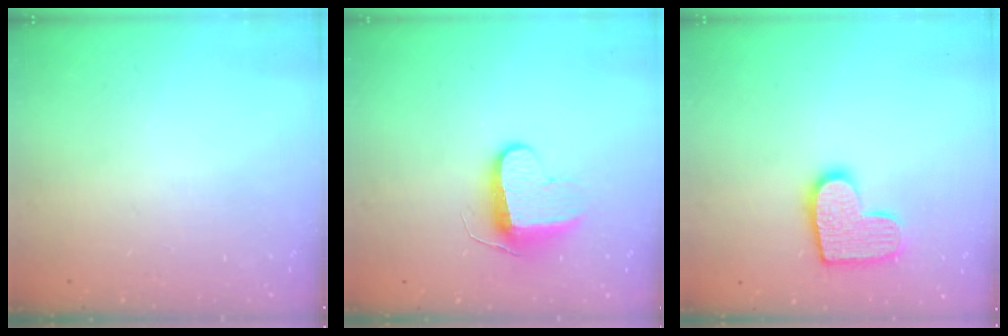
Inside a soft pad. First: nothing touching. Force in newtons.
{"total": 9.4, "press": 9.4, "slide": 0.2}
{"total": 12.1, "press": 12.0, "slide": 0.6}